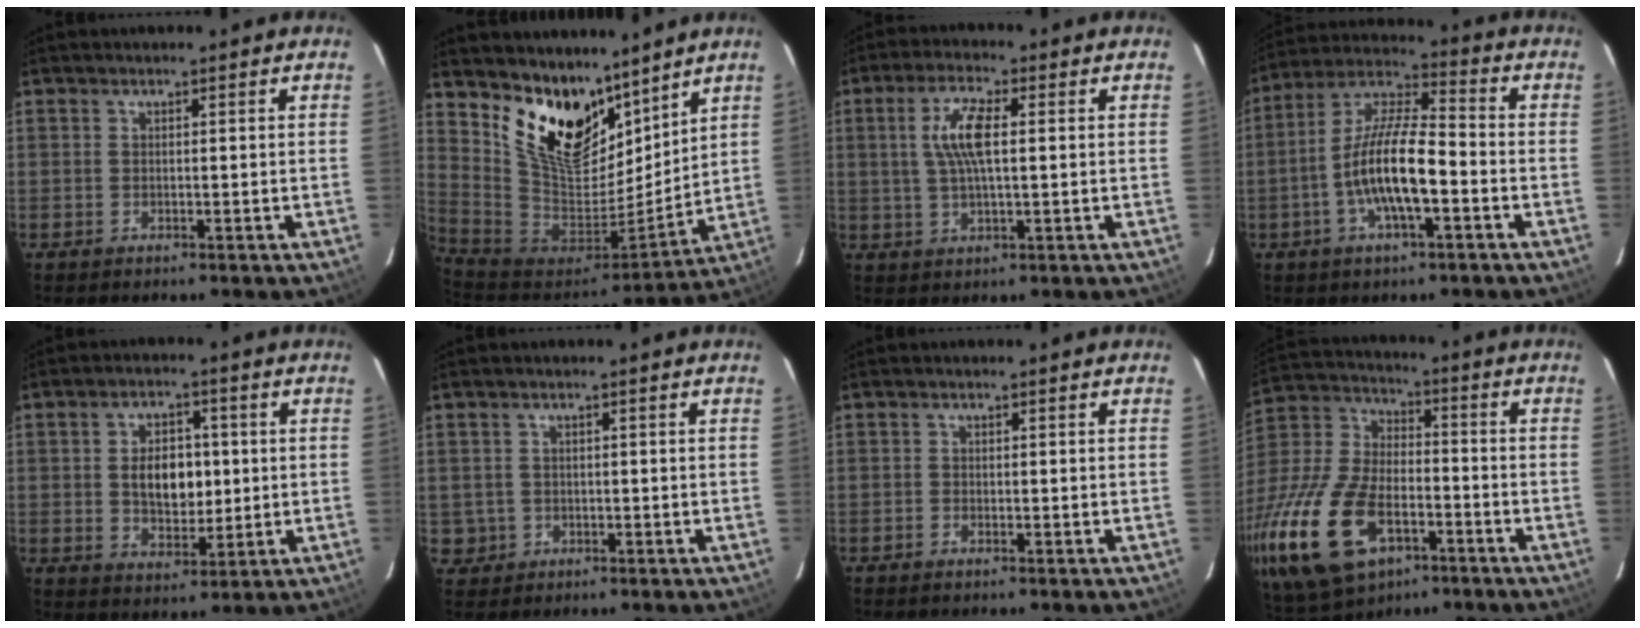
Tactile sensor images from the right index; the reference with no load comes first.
{"total": 17.5, "force": [11.8, 9.2, 9.1], "torque": [-0.191, -0.007, 0.229]}
{"total": 7.4, "force": [1.3, 2.2, 7.0], "torque": [-0.139, 0.009, 0.026]}
{"total": 12.9, "force": [-3.9, 3.4, 11.8], "torque": [-0.237, 0.002, -0.077]}
{"total": 8.3, "force": [0.5, 5.3, 6.3], "torque": [-0.111, 0.010, 0.016]}
{"total": 3.4, "force": [-0.3, 3.4, 0.3], "torque": [-0.002, 0.013, 0.005]}
{"total": 0.6, "force": [-0.5, 0.2, 0.1], "torque": [-0.004, 0.001, -0.013]}
{"total": 28.0, "force": [-12.4, 16.1, 19.3], "torque": [-0.453, -0.029, -0.216]}